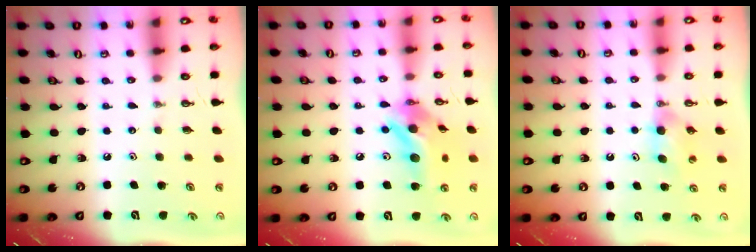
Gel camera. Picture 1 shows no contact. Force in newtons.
{"total": 14.4, "press": 14.0, "slide": 3.2}
{"total": 4.7, "press": 4.6, "slide": 1.1}